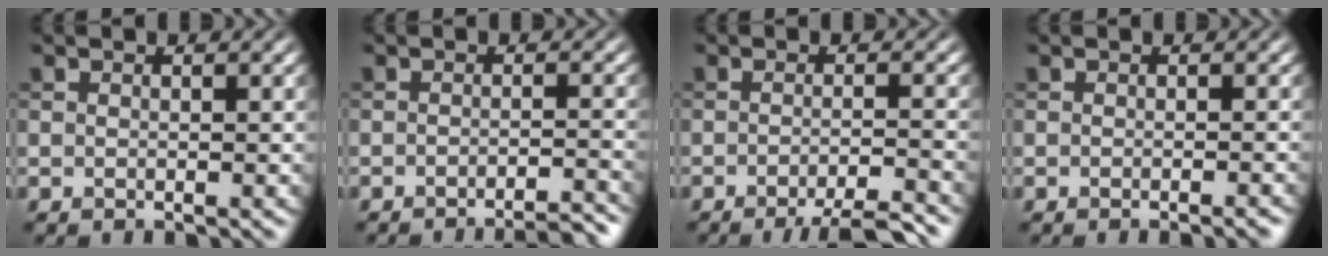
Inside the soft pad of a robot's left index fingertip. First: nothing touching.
{"total": 4.1, "force": [-3.5, 0.5, 2.2], "torque": [-0.022, 0.009, -0.051]}
{"total": 5.3, "force": [-3.7, 0.8, 3.8], "torque": [-0.054, -0.005, -0.058]}
{"total": 1.5, "force": [-0.8, 0.4, 1.2], "torque": [-0.006, -0.001, -0.014]}